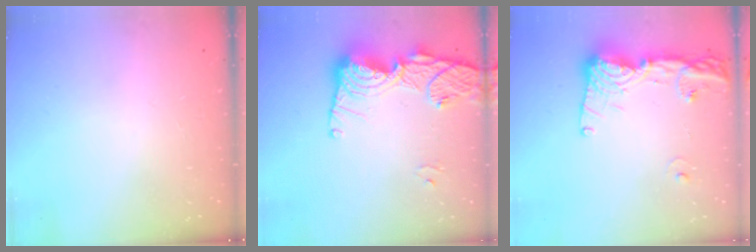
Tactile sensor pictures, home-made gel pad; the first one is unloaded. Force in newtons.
{"total": 17.4, "press": 17.3, "slide": 1.4}
{"total": 15.2, "press": 15.1, "slide": 1.5}